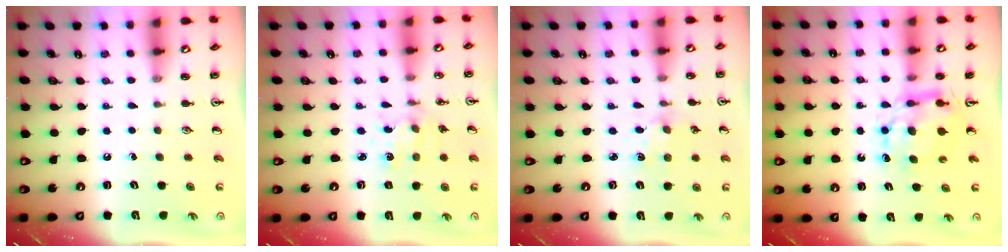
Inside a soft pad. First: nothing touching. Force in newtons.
{"total": 1.8, "press": 1.7, "slide": 0.3}
{"total": 2.3, "press": 2.3, "slide": 0.3}
{"total": 7.9, "press": 7.9, "slide": 0.6}